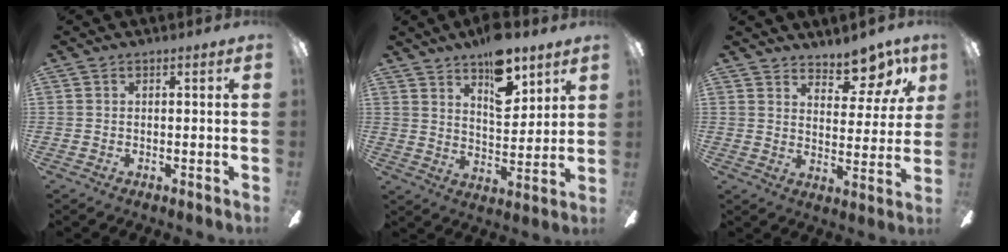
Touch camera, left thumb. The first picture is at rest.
{"total": 12.8, "force": [8.7, 5.6, 7.5], "torque": [-0.103, -0.046, 0.150]}
{"total": 10.4, "force": [8.3, 4.2, 4.5], "torque": [-0.053, -0.056, 0.147]}